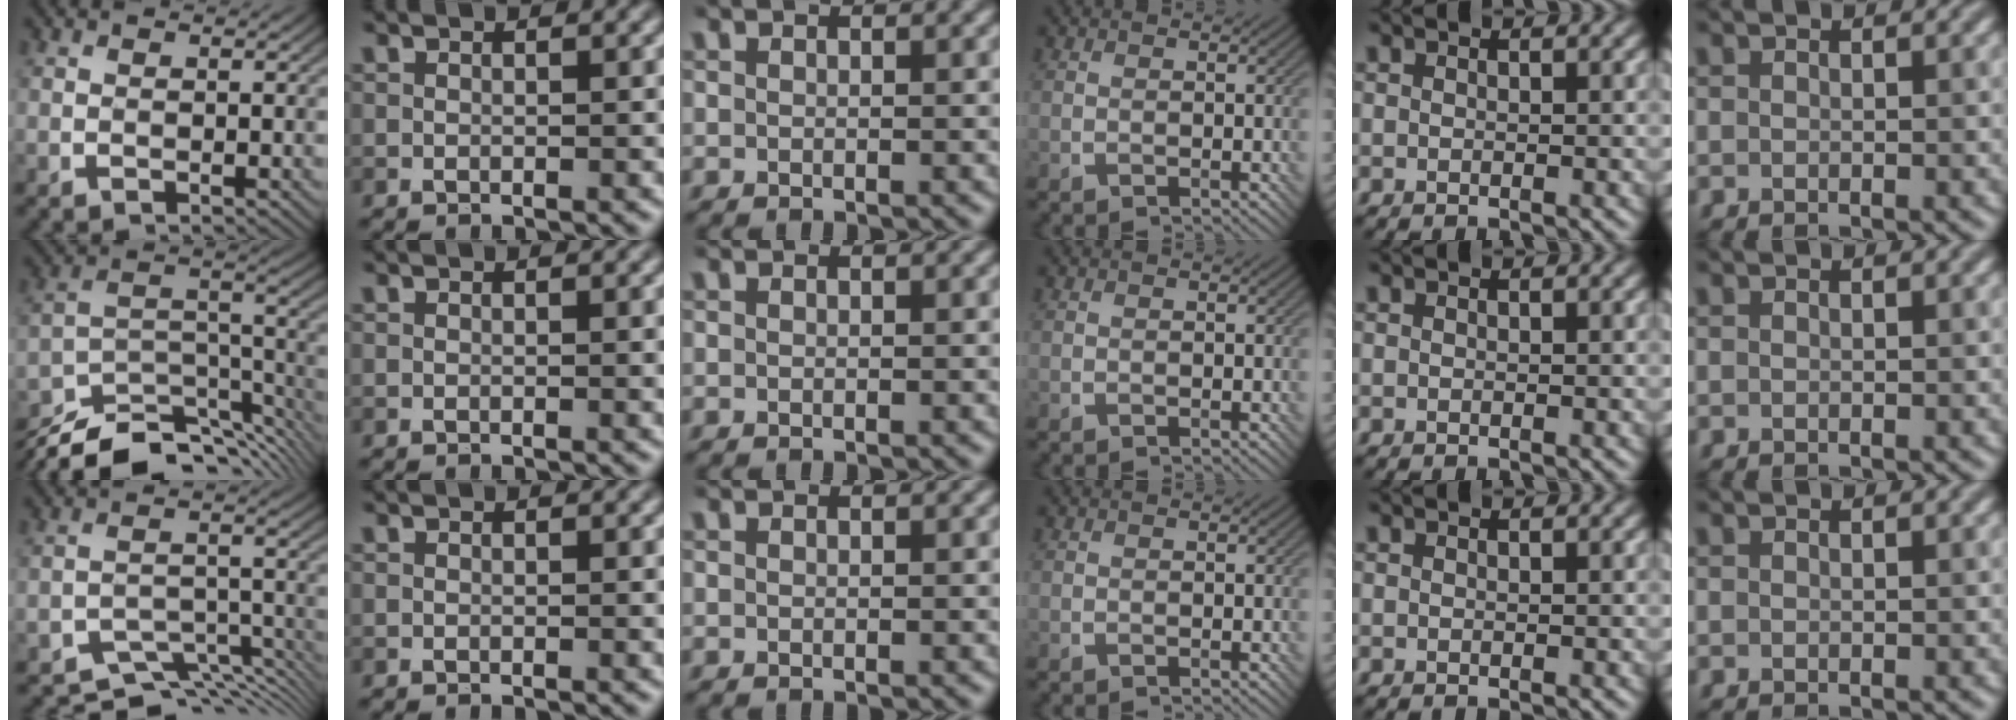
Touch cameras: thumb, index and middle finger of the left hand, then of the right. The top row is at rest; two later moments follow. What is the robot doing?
{"motion": "insert", "object": "bottle cap"}